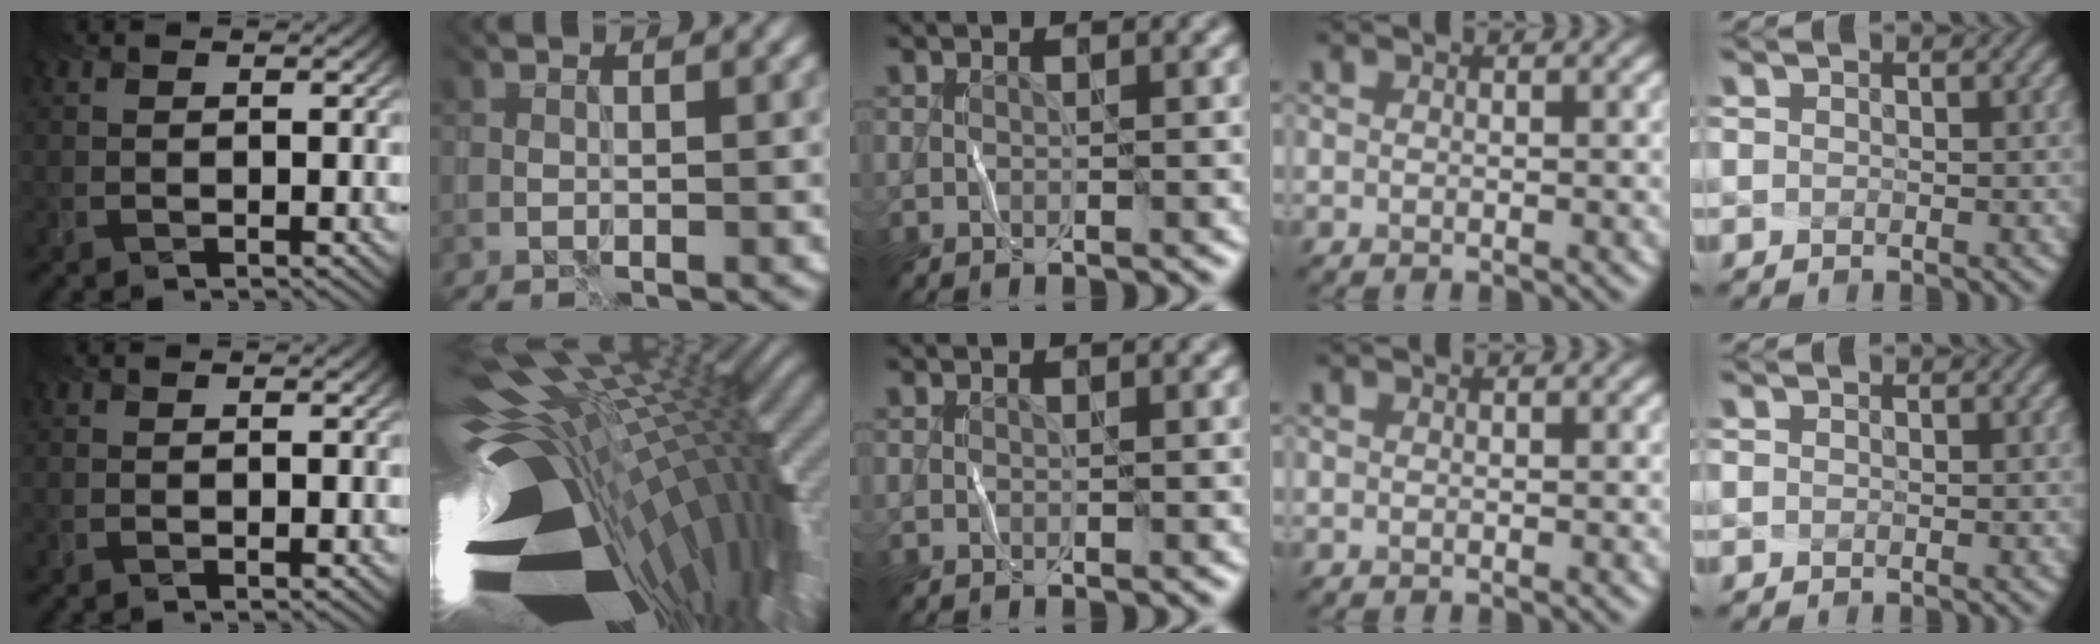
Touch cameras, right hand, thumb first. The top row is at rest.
{"index": {"total": 18.8, "force": [-5.5, 9.7, 15.1], "torque": [-0.250, -0.016, -0.051]}}